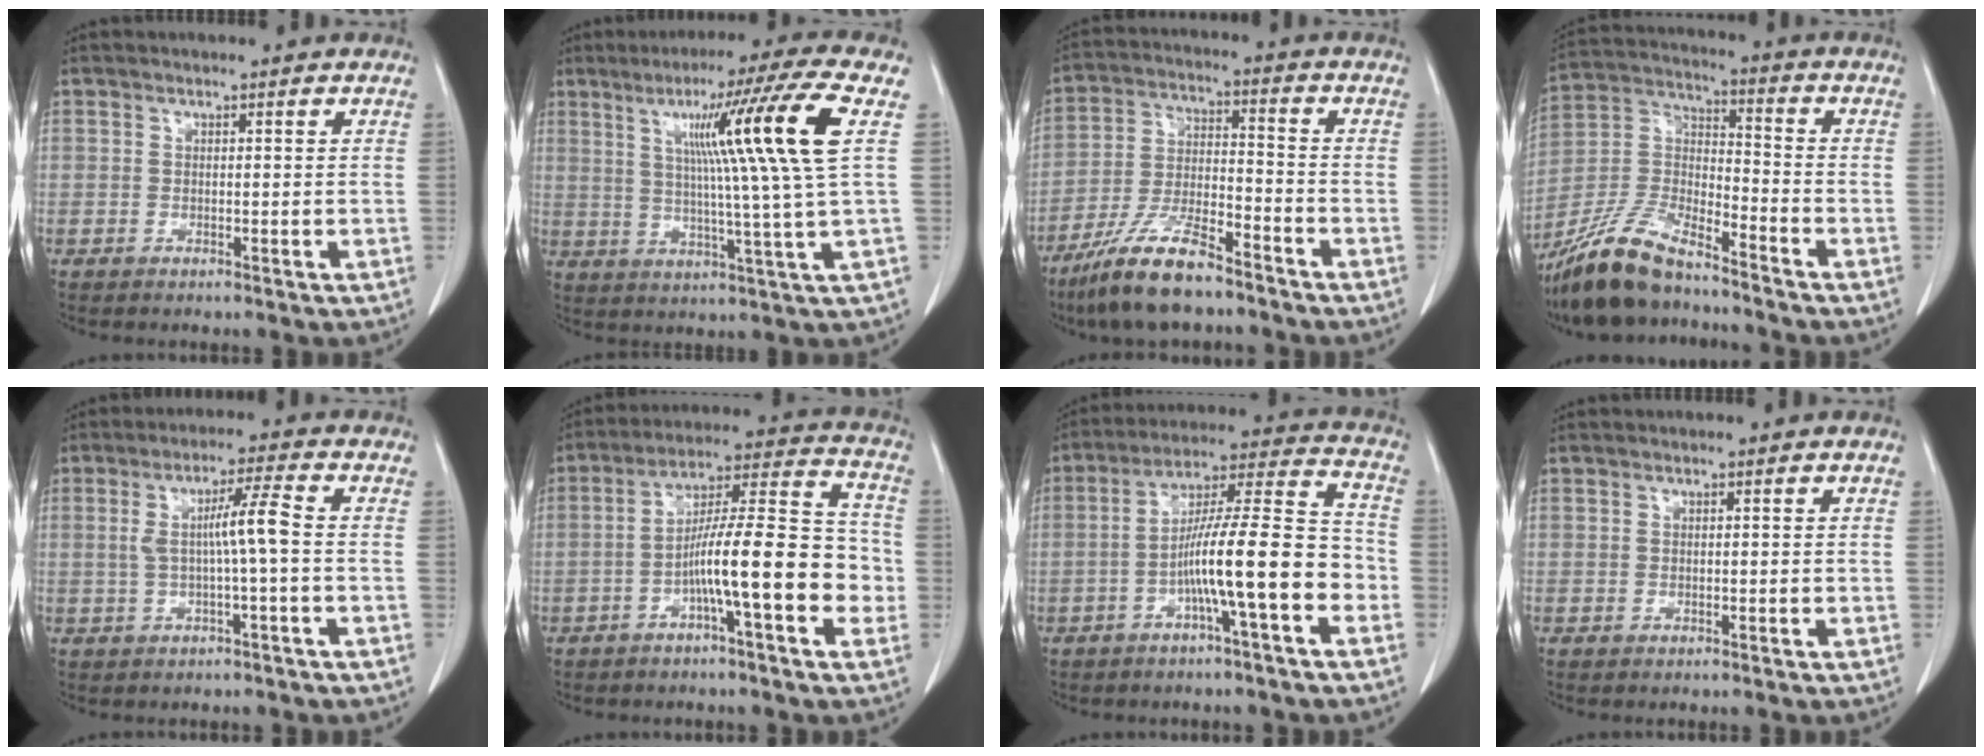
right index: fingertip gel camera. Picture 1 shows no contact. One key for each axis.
{"total": 15.7, "fx": 4.6, "fy": -2.9, "fz": 14.7, "tx": -0.219, "ty": 0.009, "tz": 0.070}
{"total": 12.9, "fx": -9.6, "fy": 2.8, "fz": 8.1, "tx": -0.166, "ty": -0.018, "tz": -0.179}
{"total": 15.7, "fx": -12.5, "fy": 4.0, "fz": 8.6, "tx": -0.184, "ty": -0.007, "tz": -0.239}
{"total": 6.2, "fx": -0.1, "fy": 0.1, "fz": 6.2, "tx": -0.115, "ty": 0.017, "tz": 0.002}
{"total": 15.5, "fx": -3.9, "fy": 2.5, "fz": 14.8, "tx": -0.234, "ty": 0.029, "tz": -0.060}
{"total": 14.5, "fx": -4.5, "fy": 1.1, "fz": 13.8, "tx": -0.229, "ty": 0.025, "tz": -0.075}
{"total": 0.0}